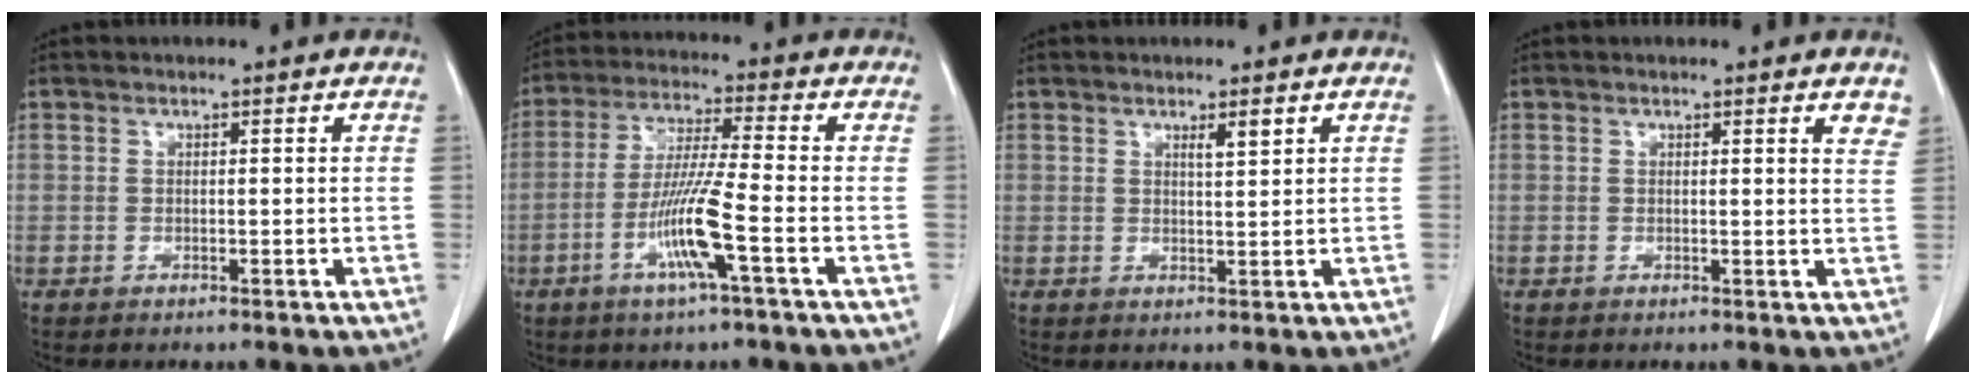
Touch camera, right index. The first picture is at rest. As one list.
[{"total": 9.6, "force": [-3.6, -0.7, 8.8], "torque": [-0.175, -0.010, -0.072]}, {"total": 1.9, "force": [1.1, 0.1, 1.5], "torque": [-0.028, -0.002, 0.020]}, {"total": 2.9, "force": [2.2, 0.4, 1.8], "torque": [-0.016, -0.010, 0.013]}]